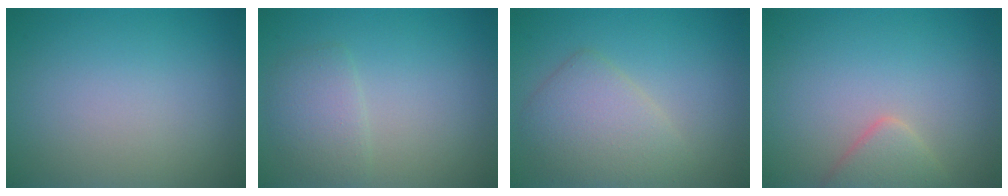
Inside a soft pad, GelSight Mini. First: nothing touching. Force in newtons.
{"total": 2.3, "press": 2.3, "slide": 0.0}
{"total": 4.0, "press": 4.0, "slide": 0.1}
{"total": 2.3, "press": 2.3, "slide": 0.2}